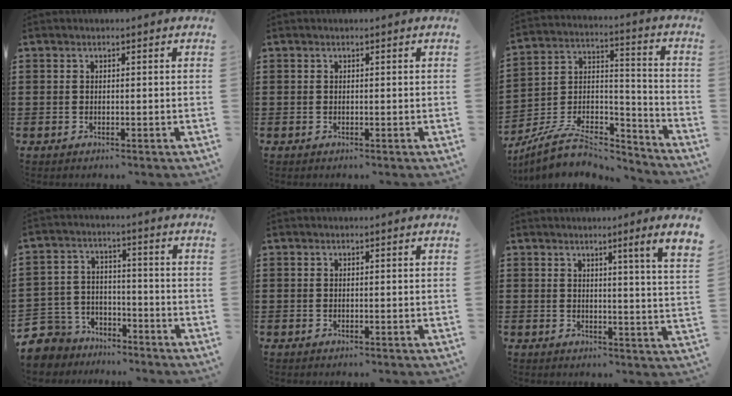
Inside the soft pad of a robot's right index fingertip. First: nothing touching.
{"total": 0.0}
{"total": 8.7, "force": [-7.0, 3.5, 3.7], "torque": [-0.076, 0.014, -0.135]}
{"total": 6.0, "force": [-5.4, 2.8, 0.2], "torque": [-0.052, 0.003, -0.118]}
{"total": 0.0}
{"total": 3.5, "force": [2.1, -1.1, 2.6], "torque": [-0.038, -0.019, 0.026]}